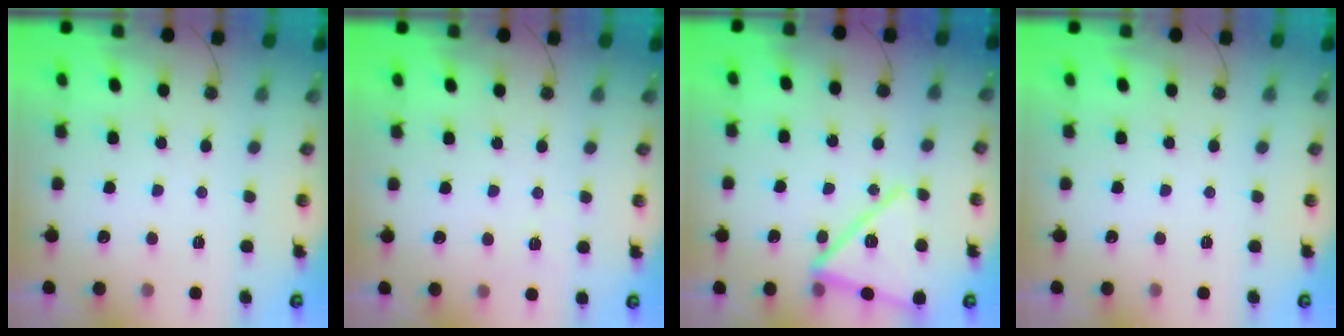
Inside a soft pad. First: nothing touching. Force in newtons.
{"total": 4.5, "press": 3.8, "slide": 2.5}
{"total": 16.5, "press": 16.5, "slide": 1.2}
{"total": 0.0}